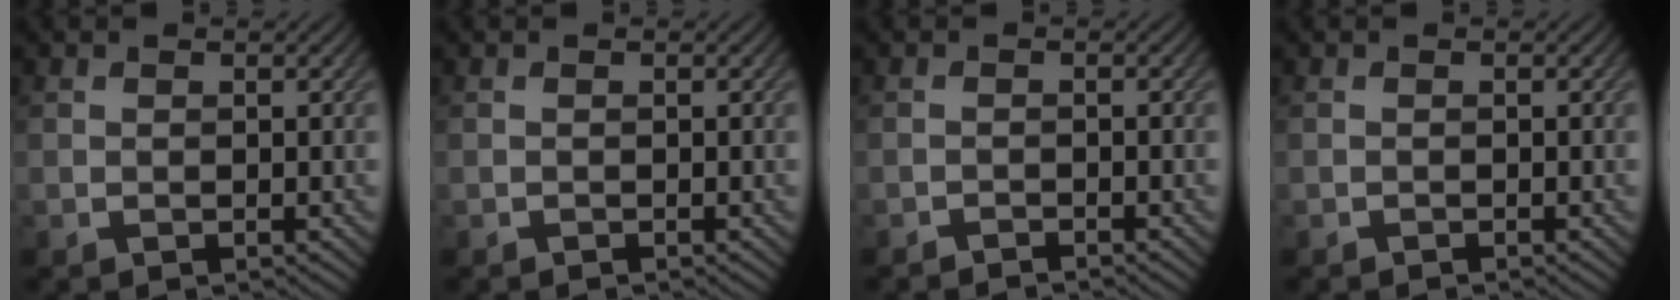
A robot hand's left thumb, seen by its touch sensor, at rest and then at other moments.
{"total": 0.0}
{"total": 0.9, "force": [-0.9, -0.1, 0.1], "torque": [-0.001, 0.002, -0.019]}
{"total": 0.0}